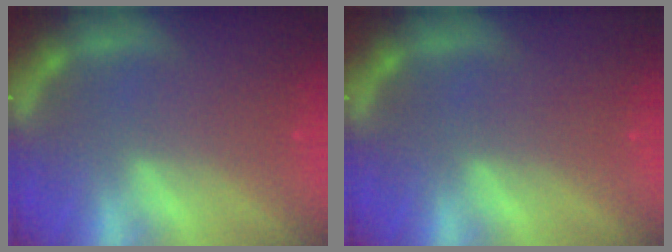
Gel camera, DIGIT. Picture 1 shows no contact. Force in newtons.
{"total": 0.0}